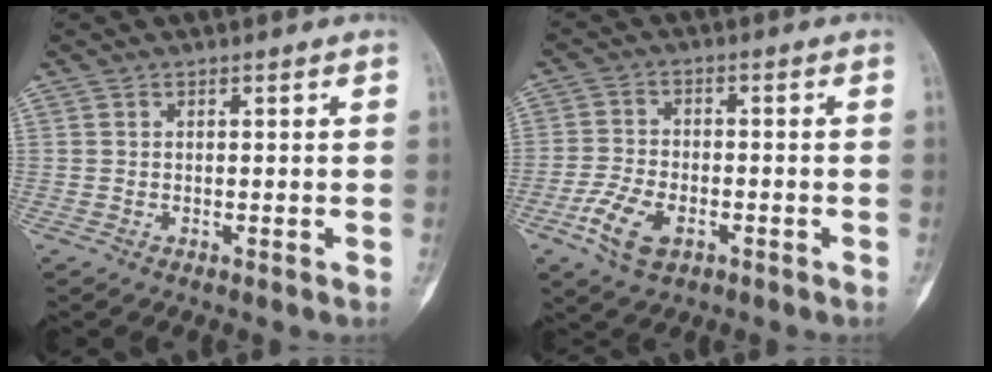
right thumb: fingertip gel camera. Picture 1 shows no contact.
{"total": 7.7, "force": [-3.5, 4.3, 5.4], "torque": [-0.110, 0.009, -0.067]}